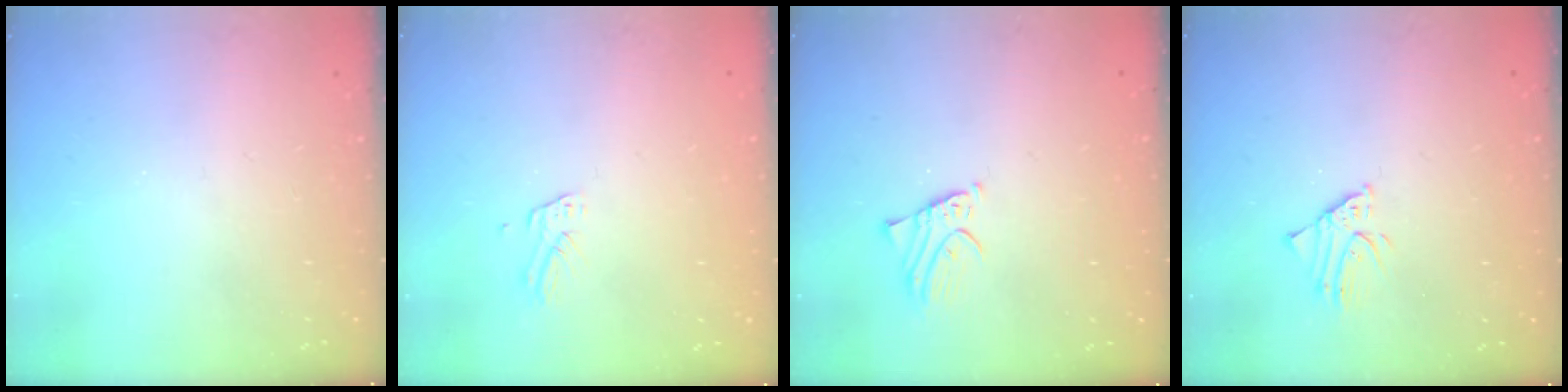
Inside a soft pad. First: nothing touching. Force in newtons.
{"total": 2.7, "press": 2.7, "slide": 0.2}
{"total": 2.0, "press": 2.0, "slide": 0.2}
{"total": 1.7, "press": 1.7, "slide": 0.1}